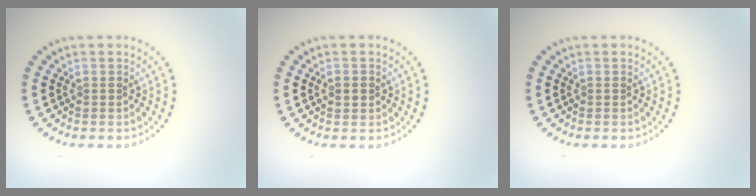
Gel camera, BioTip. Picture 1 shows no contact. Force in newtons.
{"total": 1.2, "press": 1.1, "slide": 0.3}
{"total": 0.0}